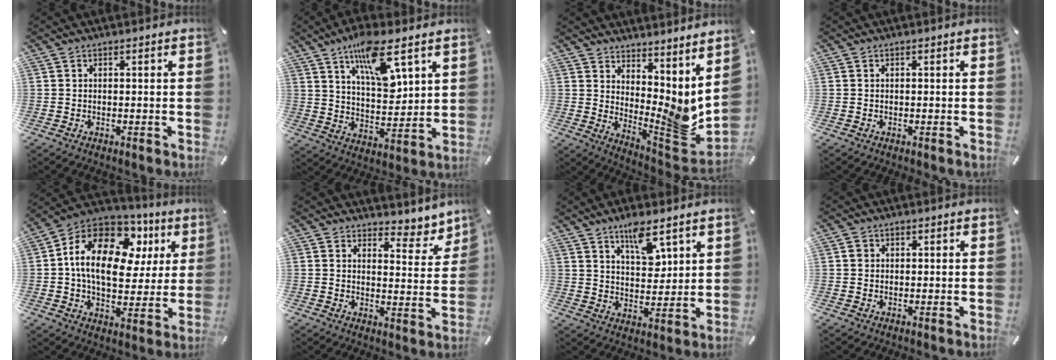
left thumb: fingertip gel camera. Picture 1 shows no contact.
{"total": 13.4, "force": [8.1, 5.1, 9.3], "torque": [-0.150, -0.035, 0.139]}
{"total": 6.9, "force": [2.0, 3.9, 5.3], "torque": [-0.040, -0.073, 0.045]}
{"total": 0.0}
{"total": 19.1, "force": [5.4, 12.6, 13.4], "torque": [-0.256, -0.014, 0.089]}
{"total": 6.8, "force": [5.5, 3.7, 1.8], "torque": [-0.003, -0.053, 0.093]}
{"total": 9.3, "force": [6.1, 4.3, 5.5], "torque": [-0.069, -0.035, 0.100]}
{"total": 1.4, "force": [0.1, 1.3, 0.5], "torque": [-0.003, 0.004, -0.001]}